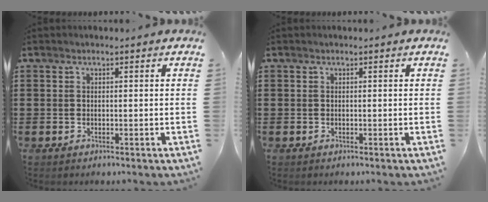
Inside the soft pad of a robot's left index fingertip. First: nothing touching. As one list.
[{"total": 0.0}]